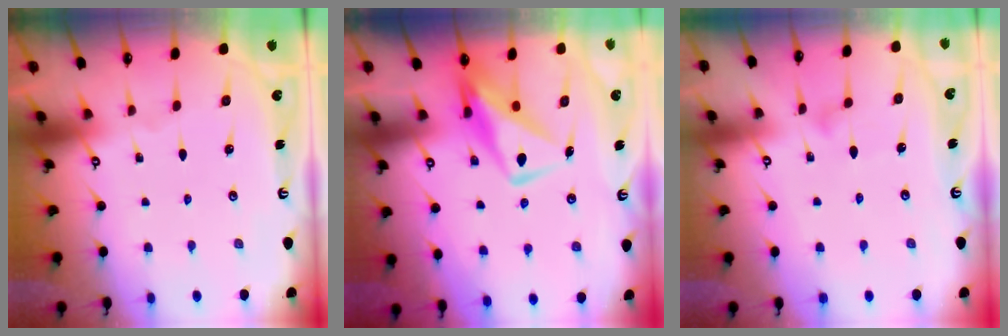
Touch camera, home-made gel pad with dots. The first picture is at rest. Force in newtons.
{"total": 11.4, "press": 11.3, "slide": 1.1}
{"total": 7.4, "press": 7.4, "slide": 0.5}